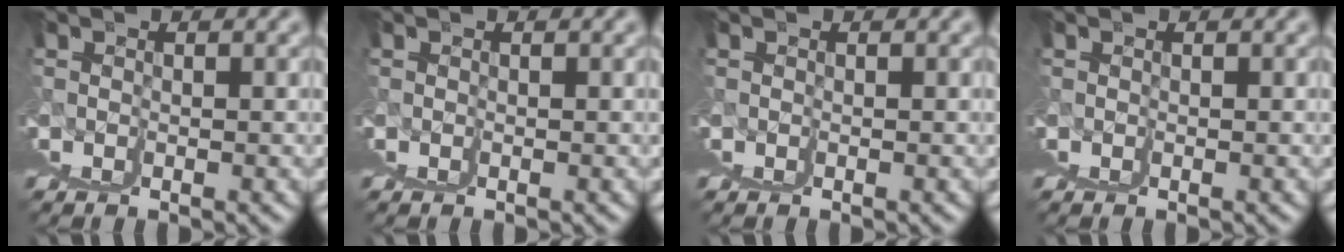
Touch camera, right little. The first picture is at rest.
{"total": 0.0}
{"total": 0.0}
{"total": 0.0}